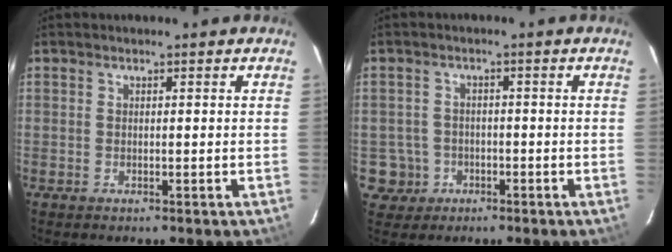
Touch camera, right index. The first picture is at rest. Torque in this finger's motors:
{"motor_torque": [-0.59, -0.33, -0.43, -0.14]}